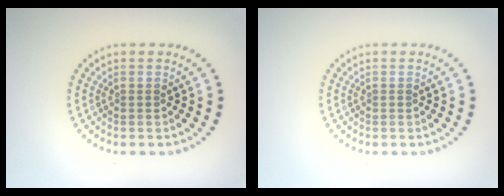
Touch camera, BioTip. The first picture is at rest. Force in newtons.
{"total": 0.0}